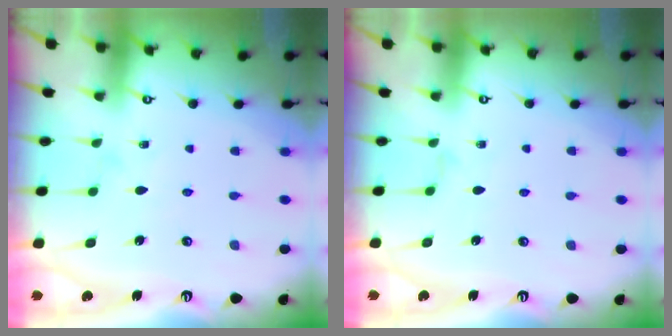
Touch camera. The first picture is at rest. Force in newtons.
{"total": 0.6, "press": 0.6, "slide": 0.2}